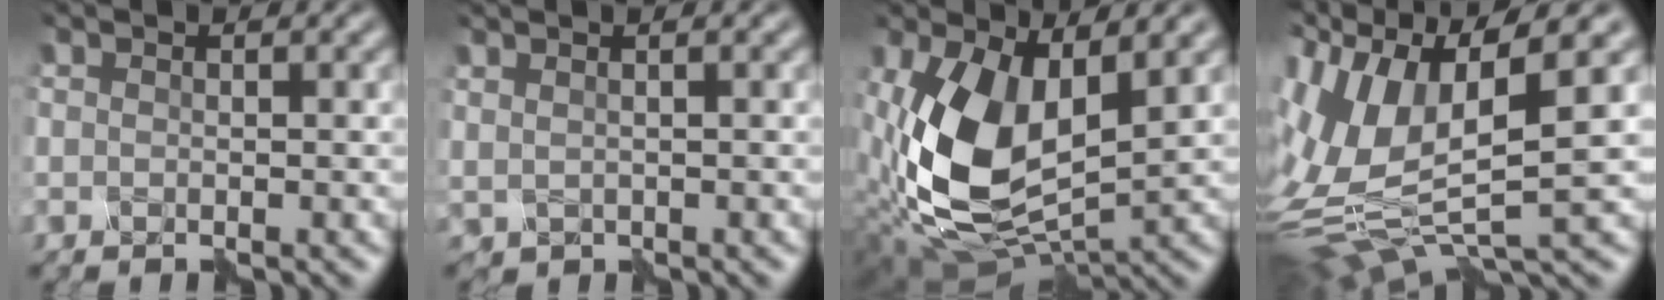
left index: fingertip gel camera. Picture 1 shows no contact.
{"total": 1.6, "force": [1.1, 0.5, 1.1], "torque": [-0.018, -0.003, 0.019]}
{"total": 10.7, "force": [0.8, 6.1, 8.7], "torque": [-0.204, -0.032, 0.025]}
{"total": 12.4, "force": [0.4, 5.4, 11.2], "torque": [-0.252, 0.000, 0.010]}